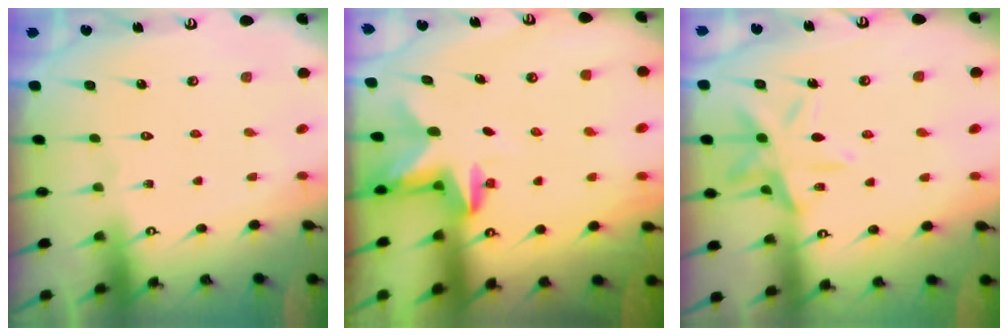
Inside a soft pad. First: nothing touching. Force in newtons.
{"total": 2.6, "press": 2.6, "slide": 0.6}
{"total": 13.1, "press": 13.1, "slide": 0.9}